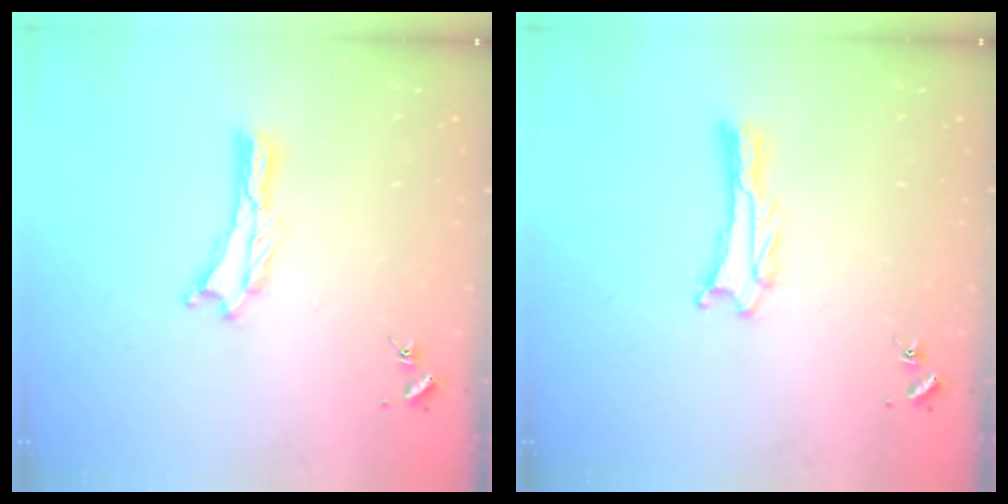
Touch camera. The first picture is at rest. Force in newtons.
{"total": 1.3, "press": 1.3, "slide": 0.0}